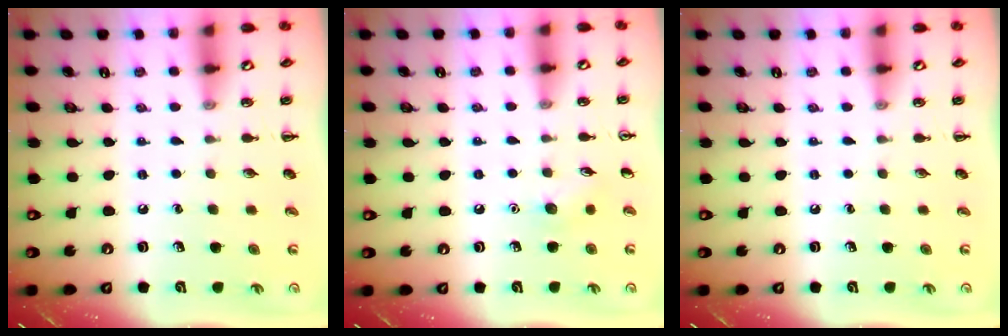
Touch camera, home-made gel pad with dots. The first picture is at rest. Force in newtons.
{"total": 4.8, "press": 4.5, "slide": 1.5}
{"total": 0.0}